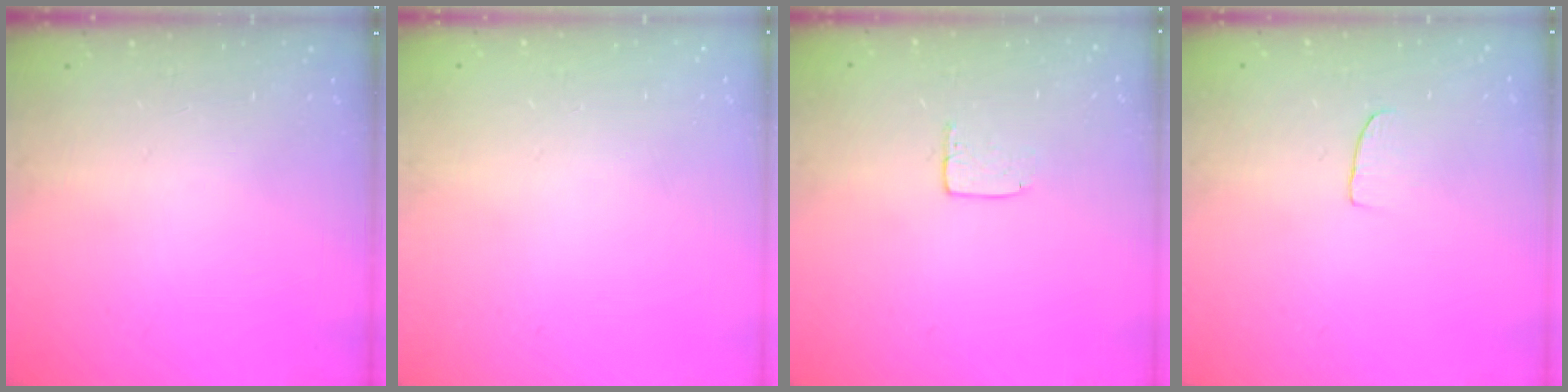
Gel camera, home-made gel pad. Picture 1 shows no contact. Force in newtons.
{"total": 0.0}
{"total": 5.2, "press": 5.2, "slide": 0.4}
{"total": 3.1, "press": 3.1, "slide": 0.2}